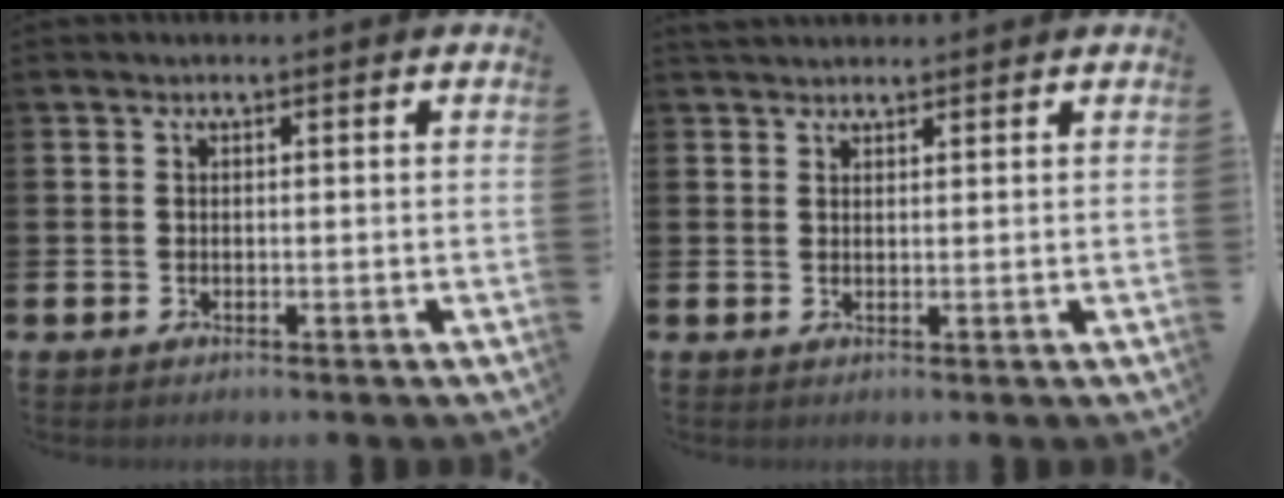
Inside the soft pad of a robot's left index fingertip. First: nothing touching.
{"total": 2.0, "force": [1.9, 0.6, 0.1], "torque": [0.003, -0.004, 0.033]}